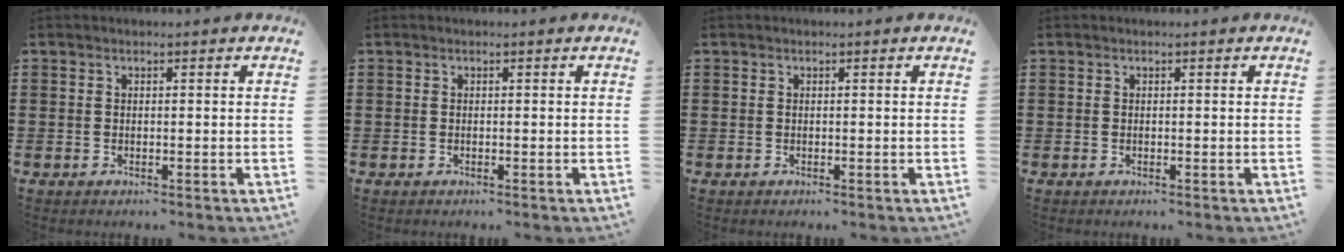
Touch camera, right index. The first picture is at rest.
{"total": 0.0}
{"total": 0.0}
{"total": 0.0}